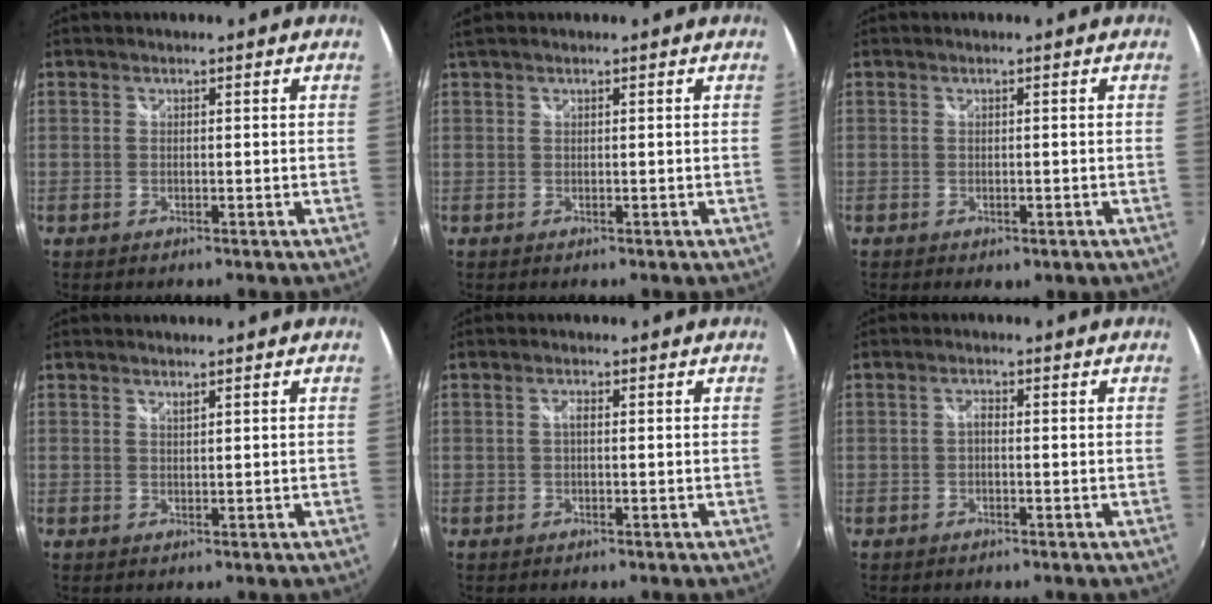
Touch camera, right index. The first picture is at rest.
{"total": 1.6, "force": [1.2, 0.2, 1.1], "torque": [-0.023, 0.006, 0.020]}
{"total": 2.0, "force": [-1.0, 1.2, 1.2], "torque": [-0.022, -0.011, -0.011]}
{"total": 0.9, "force": [0.8, 0.1, 0.3], "torque": [-0.004, 0.000, 0.014]}
{"total": 1.0, "force": [0.2, 0.3, 0.9], "torque": [-0.018, 0.002, 0.000]}
{"total": 1.0, "force": [-0.2, 0.5, 0.8], "torque": [-0.016, 0.003, -0.006]}